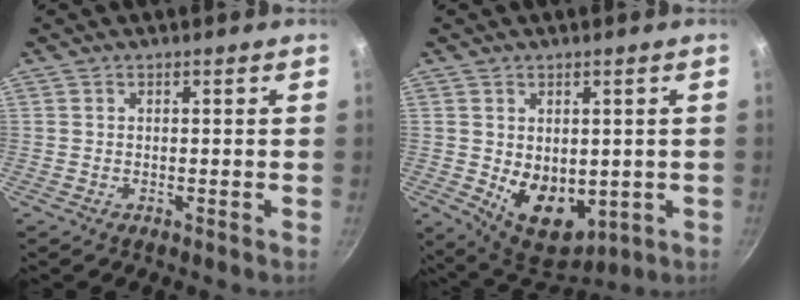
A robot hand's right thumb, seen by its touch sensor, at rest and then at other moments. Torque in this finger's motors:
{"motor_torque": [-0.62, 1.04, 0.08, 0.06, 0.25]}